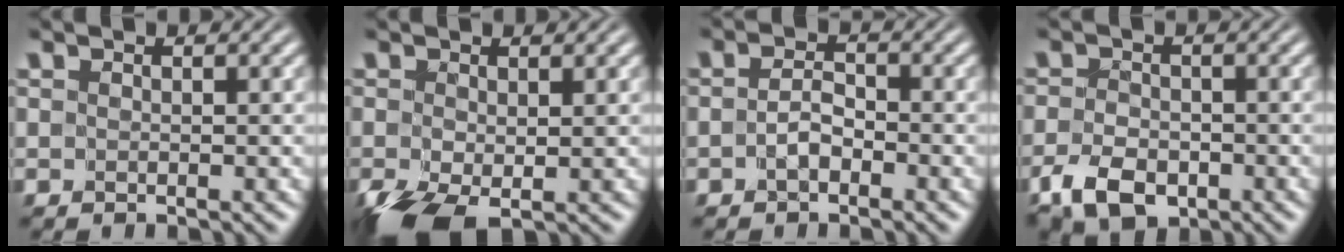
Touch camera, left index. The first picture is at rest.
{"total": 4.6, "force": [-1.7, 2.7, 3.4], "torque": [-0.084, -0.014, -0.031]}
{"total": 1.5, "force": [-0.9, 0.7, 0.9], "torque": [-0.018, 0.006, -0.020]}
{"total": 4.3, "force": [-2.6, 2.5, 2.3], "torque": [-0.046, -0.005, -0.054]}